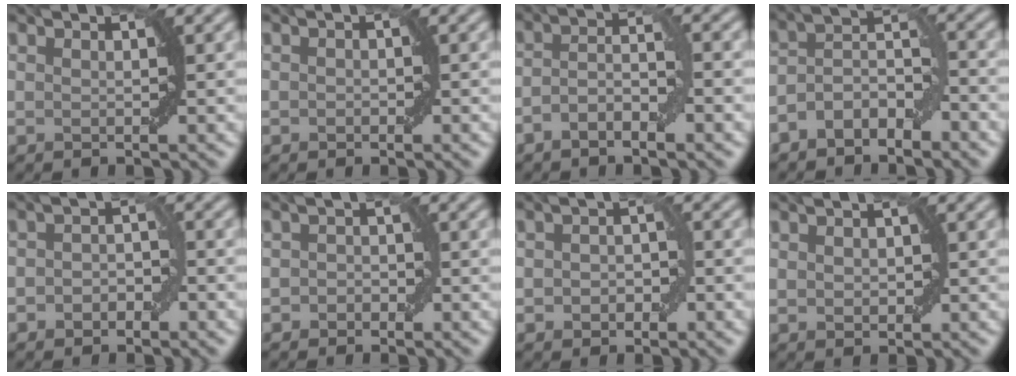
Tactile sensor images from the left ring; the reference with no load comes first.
{"total": 0.7, "force": [-0.2, 0.6, 0.3], "torque": [-0.003, 0.000, -0.004]}
{"total": 3.5, "force": [-1.5, 1.3, 2.9], "torque": [-0.056, 0.006, -0.031]}
{"total": 4.2, "force": [-2.6, 2.2, 2.4], "torque": [-0.040, 0.012, -0.053]}
{"total": 2.4, "force": [-0.8, 1.7, 1.5], "torque": [-0.020, 0.005, -0.018]}
{"total": 1.6, "force": [-0.5, 1.4, 0.6], "torque": [0.006, 0.003, -0.018]}
{"total": 2.6, "force": [-0.5, 1.9, 1.7], "torque": [-0.017, 0.001, -0.013]}
{"total": 1.3, "force": [0.1, 1.0, 0.9], "torque": [-0.014, 0.002, 0.002]}